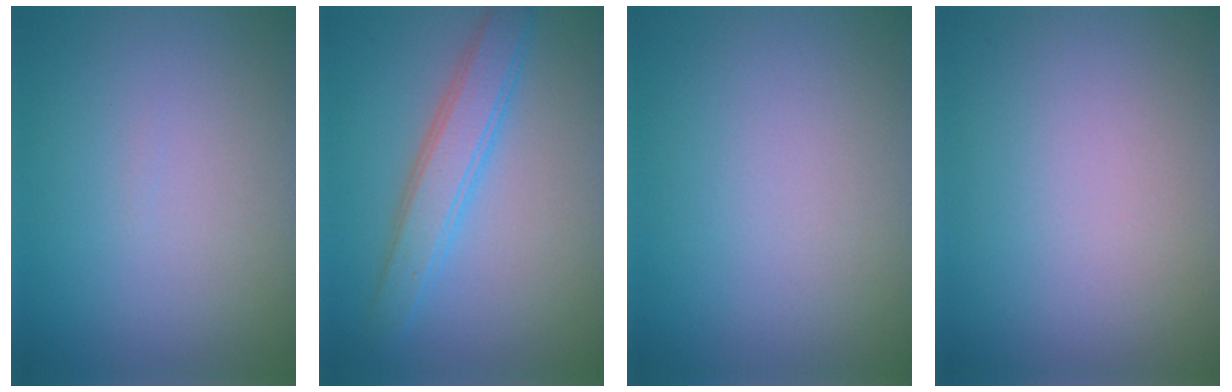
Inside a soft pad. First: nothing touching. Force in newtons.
{"total": 3.6, "press": 3.6, "slide": 0.2}
{"total": 0.0}
{"total": 0.0}